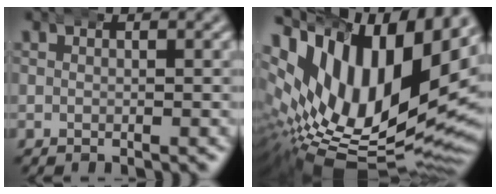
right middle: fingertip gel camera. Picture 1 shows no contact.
{"total": 20.5, "force": [1.8, 13.0, 15.7], "torque": [-0.287, -0.026, 0.041]}